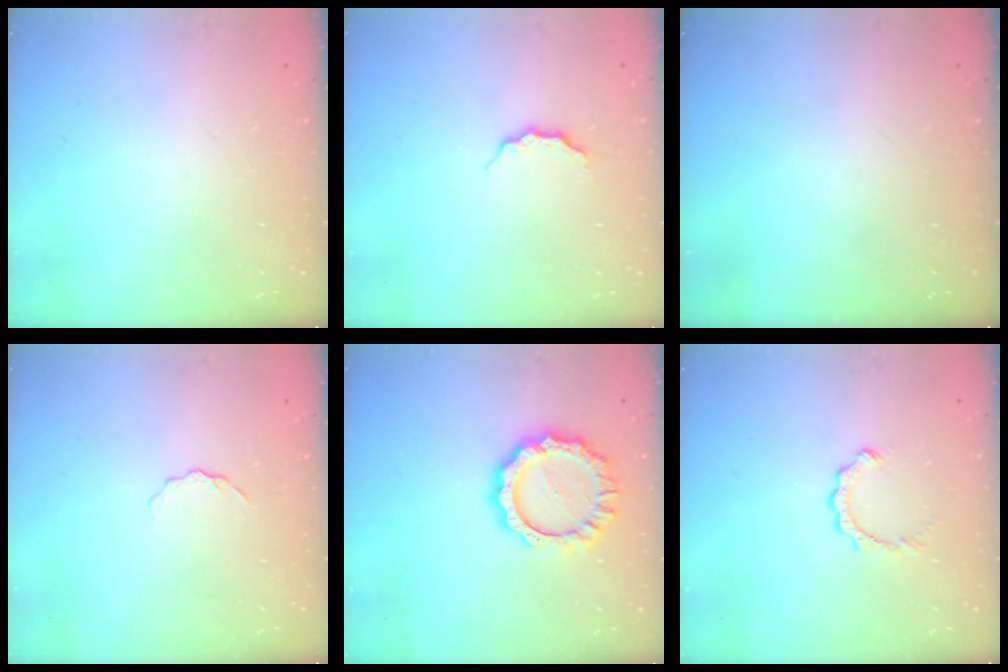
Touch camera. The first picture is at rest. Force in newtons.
{"total": 2.7, "press": 2.6, "slide": 0.3}
{"total": 0.0}
{"total": 4.0, "press": 4.0, "slide": 0.4}
{"total": 12.0, "press": 12.0, "slide": 0.7}
{"total": 2.8, "press": 2.8, "slide": 0.3}